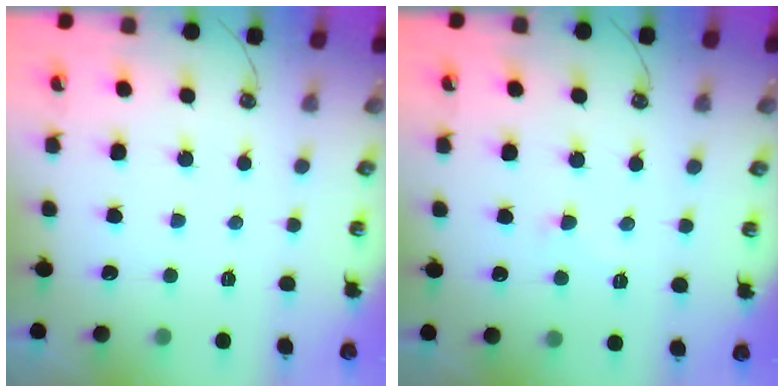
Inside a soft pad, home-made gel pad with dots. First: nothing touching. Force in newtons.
{"total": 2.4, "press": 2.3, "slide": 0.7}